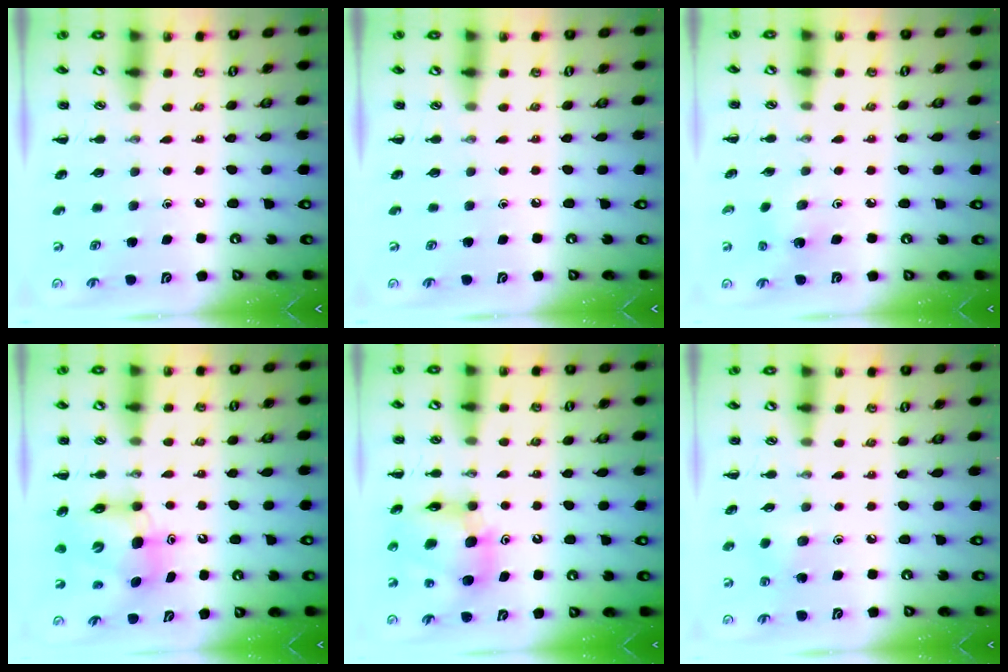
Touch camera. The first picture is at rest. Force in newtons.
{"total": 0.0}
{"total": 2.6, "press": 2.5, "slide": 0.8}
{"total": 8.8, "press": 8.6, "slide": 2.0}
{"total": 11.8, "press": 11.3, "slide": 3.4}
{"total": 5.0, "press": 4.8, "slide": 1.4}